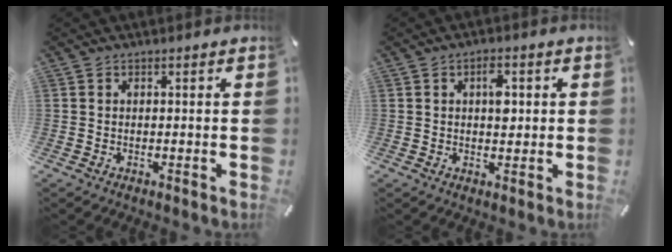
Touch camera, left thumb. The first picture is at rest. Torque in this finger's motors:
{"motor_torque": [0.57, 0.77, 0.55, -0.15, 0.01]}